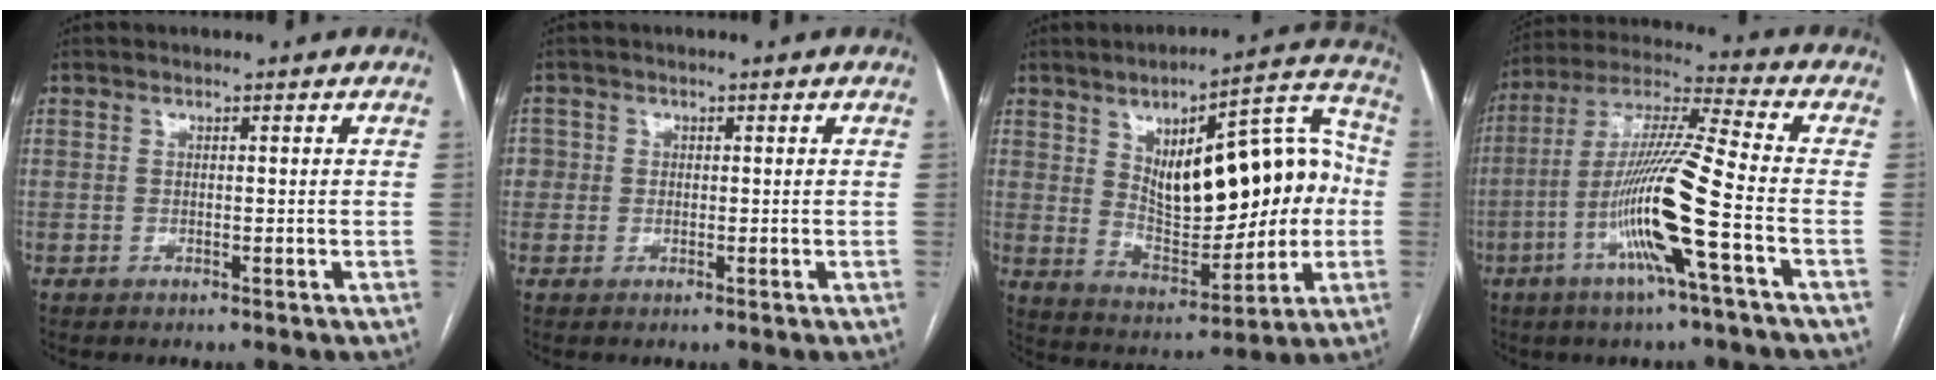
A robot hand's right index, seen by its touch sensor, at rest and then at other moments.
{"total": 2.3, "force": [0.2, 2.3, 0.3], "torque": [0.007, 0.007, 0.003]}
{"total": 20.3, "force": [2.1, 8.2, 18.4], "torque": [-0.272, 0.037, 0.045]}
{"total": 15.1, "force": [-4.9, -0.8, 14.2], "torque": [-0.282, -0.004, -0.100]}